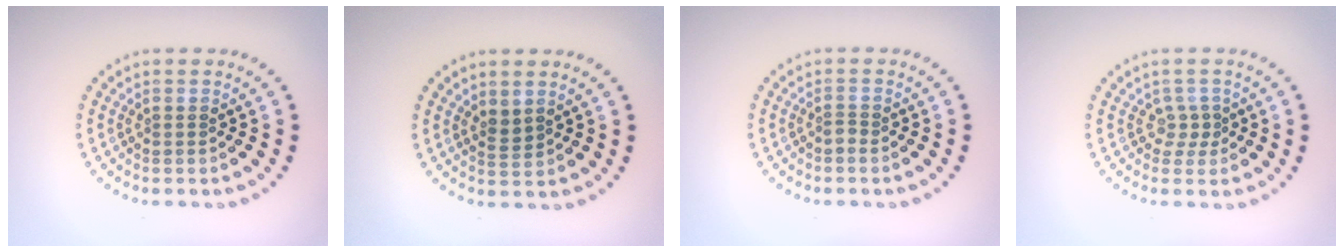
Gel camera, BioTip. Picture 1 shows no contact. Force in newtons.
{"total": 1.3, "press": 1.0, "slide": 0.8}
{"total": 0.9, "press": 0.5, "slide": 0.7}
{"total": 1.4, "press": 0.9, "slide": 1.1}